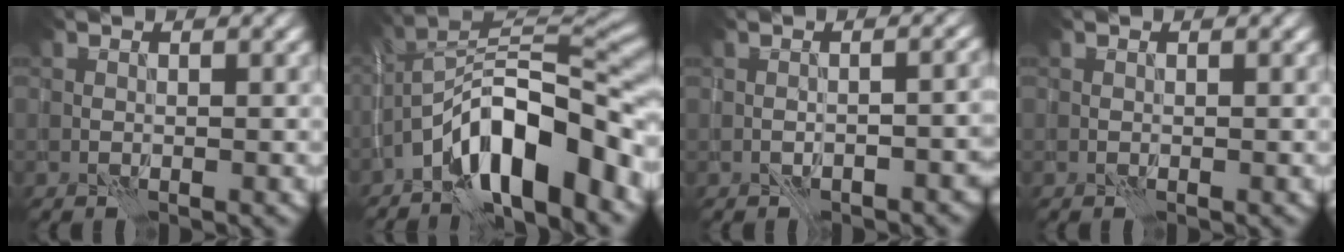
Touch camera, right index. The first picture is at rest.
{"total": 12.0, "force": [-5.6, 4.3, 9.7], "torque": [-0.150, 0.021, -0.108]}
{"total": 3.7, "force": [-2.2, 1.5, 2.6], "torque": [-0.032, 0.010, -0.024]}
{"total": 0.0}